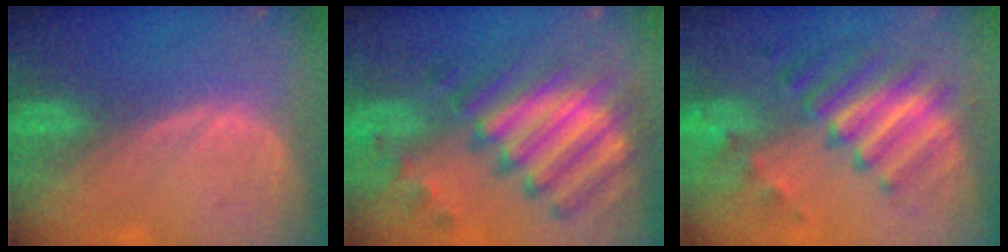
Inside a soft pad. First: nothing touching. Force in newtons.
{"total": 12.3, "press": 10.6, "slide": 6.3}
{"total": 9.4, "press": 8.5, "slide": 4.1}